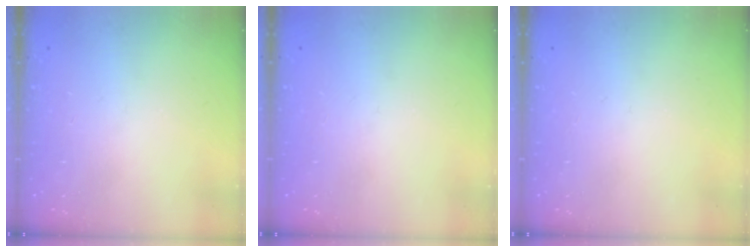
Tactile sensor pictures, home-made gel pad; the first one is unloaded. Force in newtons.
{"total": 0.0}
{"total": 0.0}